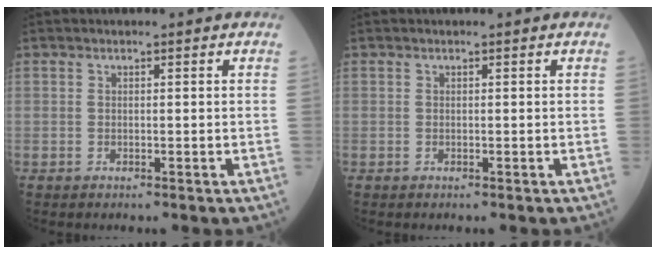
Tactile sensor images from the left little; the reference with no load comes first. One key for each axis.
{"total": 0.0}